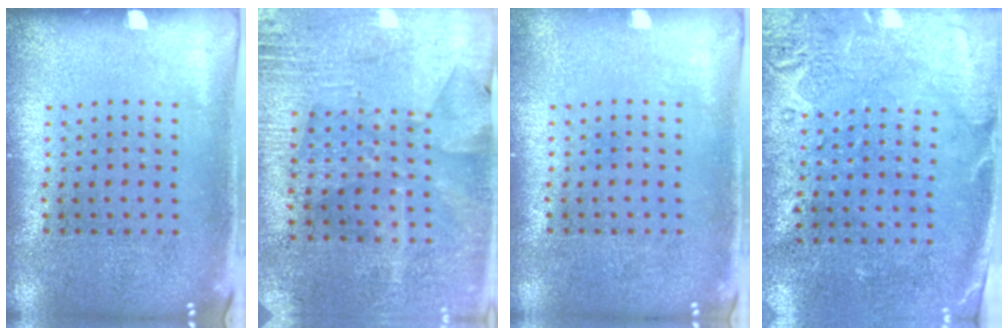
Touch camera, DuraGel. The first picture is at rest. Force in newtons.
{"total": 2.9, "press": 2.8, "slide": 0.8}
{"total": 0.6, "press": 0.6, "slide": 0.1}
{"total": 2.8, "press": 2.2, "slide": 1.7}